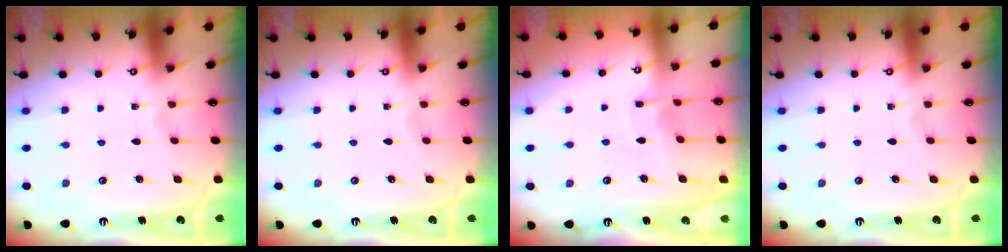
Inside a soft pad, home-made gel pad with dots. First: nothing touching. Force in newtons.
{"total": 0.0}
{"total": 2.8, "press": 2.8, "slide": 0.3}
{"total": 0.0}